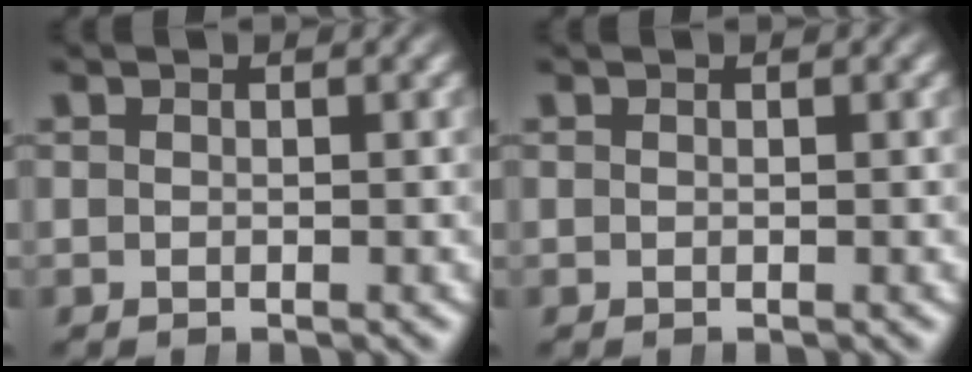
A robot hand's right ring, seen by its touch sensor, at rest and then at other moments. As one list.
[{"total": 0.0}]